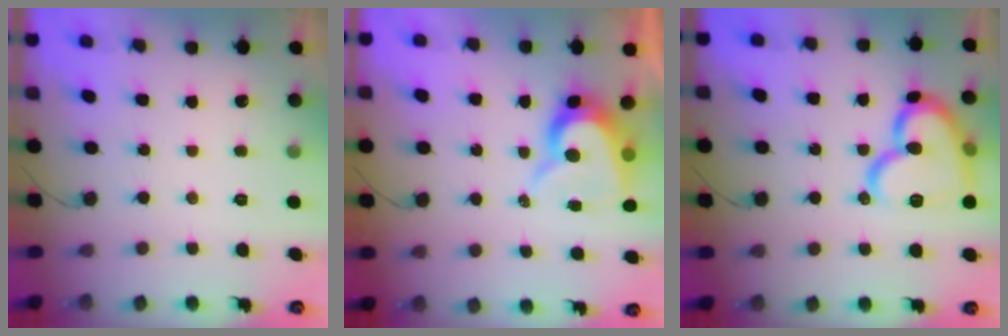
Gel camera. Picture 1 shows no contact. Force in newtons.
{"total": 10.0, "press": 10.0, "slide": 0.9}
{"total": 18.4, "press": 18.3, "slide": 2.4}